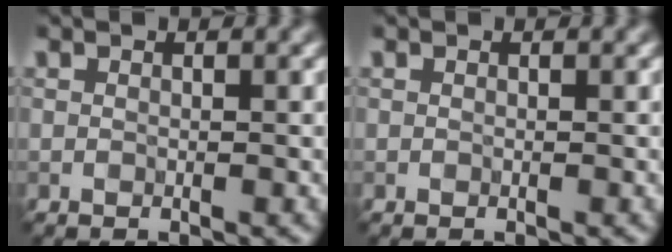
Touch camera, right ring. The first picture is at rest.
{"total": 0.0}